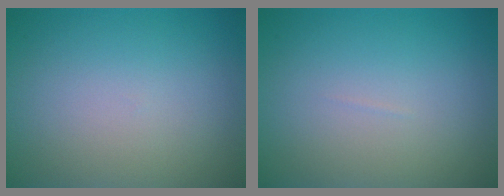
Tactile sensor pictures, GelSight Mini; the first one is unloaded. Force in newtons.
{"total": 0.0}